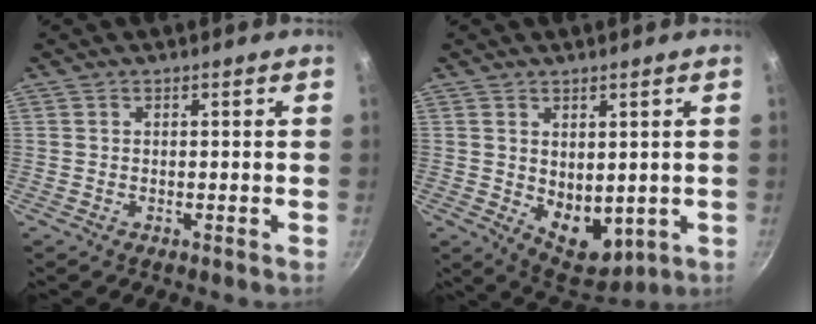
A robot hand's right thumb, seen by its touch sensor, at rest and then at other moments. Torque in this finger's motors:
{"motor_torque": [-0.38, 0.64, 0.01, 0.06, 0.08]}